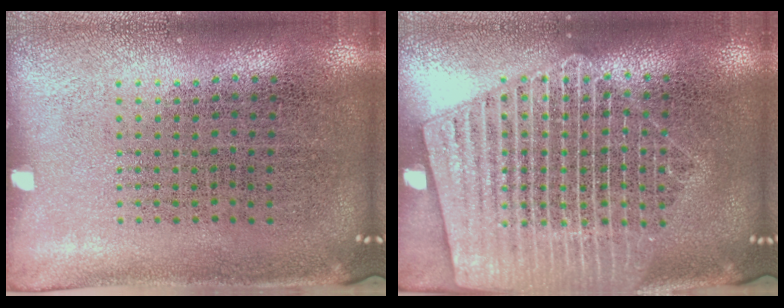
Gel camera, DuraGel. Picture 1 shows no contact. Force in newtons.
{"total": 2.8, "press": 2.8, "slide": 0.3}